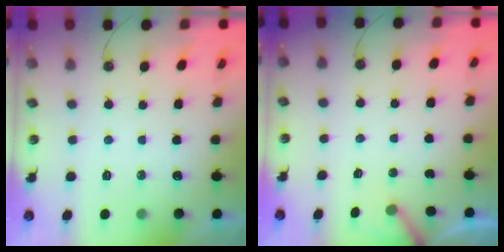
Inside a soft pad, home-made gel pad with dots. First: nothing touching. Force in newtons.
{"total": 3.0, "press": 3.0, "slide": 0.3}